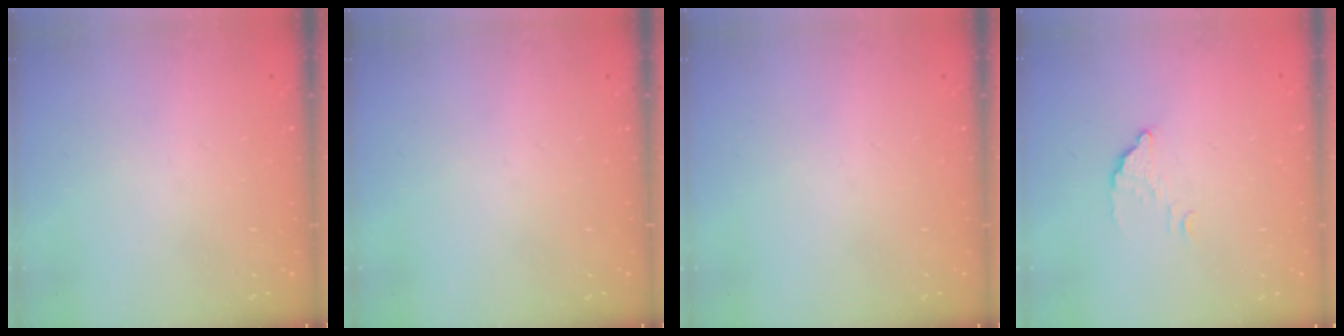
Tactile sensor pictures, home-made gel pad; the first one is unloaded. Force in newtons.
{"total": 0.0}
{"total": 0.0}
{"total": 2.9, "press": 2.9, "slide": 0.1}